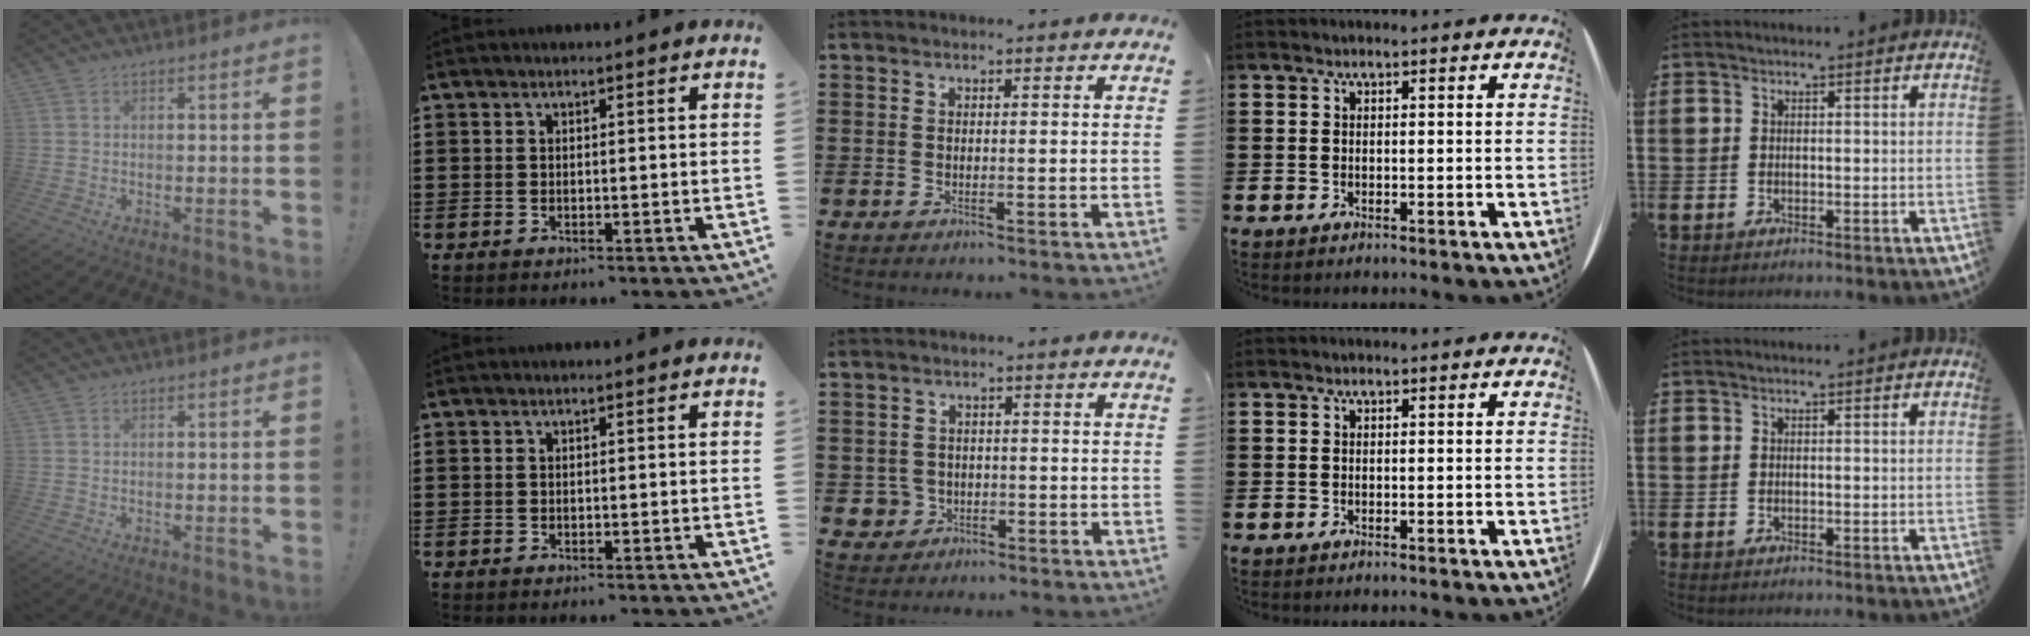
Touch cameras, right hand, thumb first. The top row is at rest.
{"middle": {"total": 2.5, "force": [-0.7, 2.4, 0.4], "torque": [-0.018, 0.003, -0.016]}}